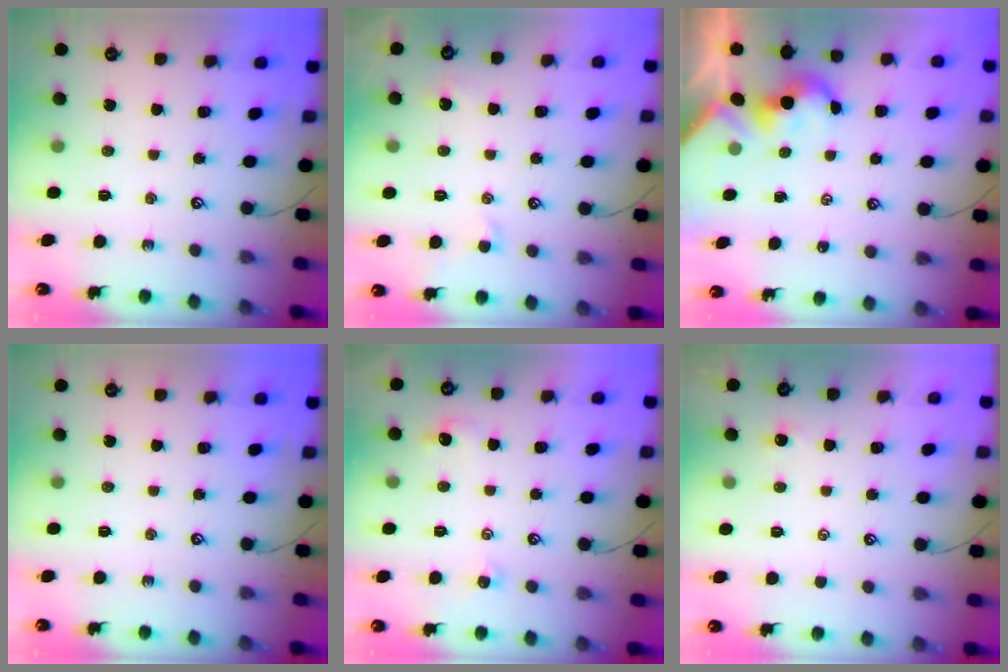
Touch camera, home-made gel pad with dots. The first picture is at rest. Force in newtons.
{"total": 0.5, "press": 0.2, "slide": 0.5}
{"total": 2.1, "press": 2.1, "slide": 0.3}
{"total": 0.0}
{"total": 1.5, "press": 1.4, "slide": 0.6}
{"total": 1.5, "press": 1.4, "slide": 0.4}